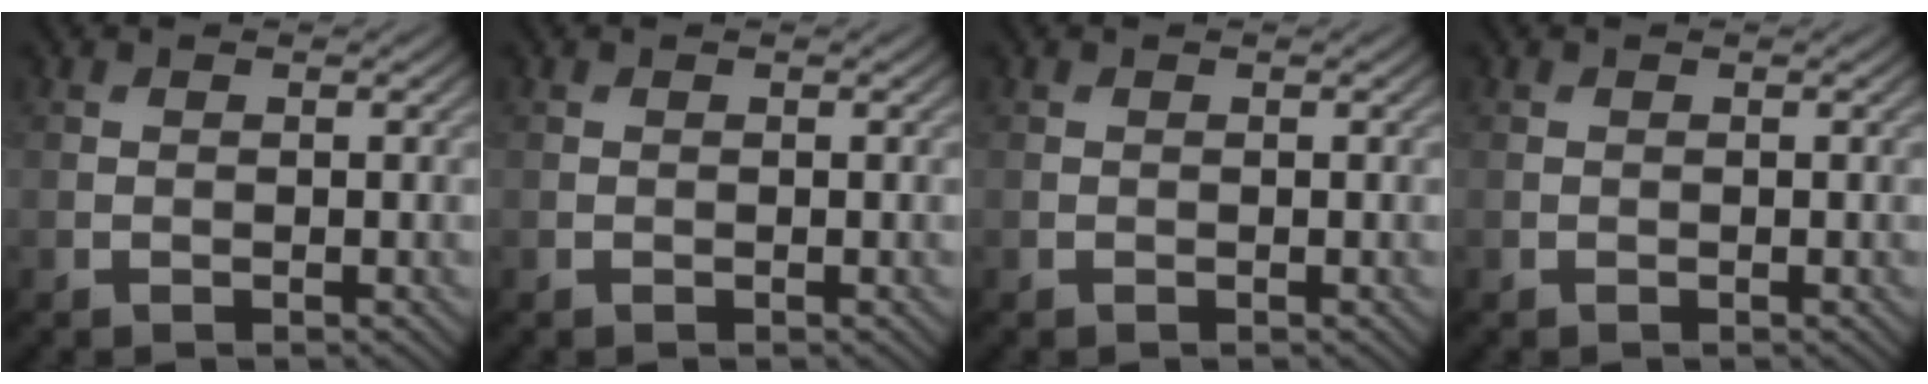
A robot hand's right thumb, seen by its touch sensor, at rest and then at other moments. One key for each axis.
{"total": 0.0}
{"total": 0.0}
{"total": 0.0}